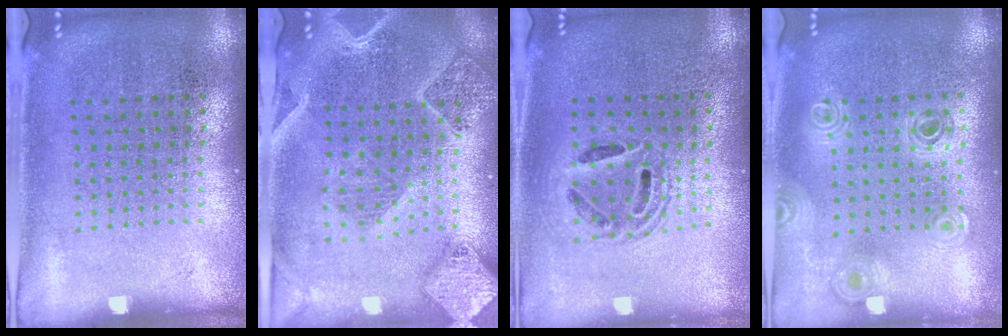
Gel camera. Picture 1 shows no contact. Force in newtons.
{"total": 2.8, "press": 2.4, "slide": 1.4}
{"total": 1.3, "press": 1.2, "slide": 0.6}
{"total": 0.8, "press": 0.8, "slide": 0.2}